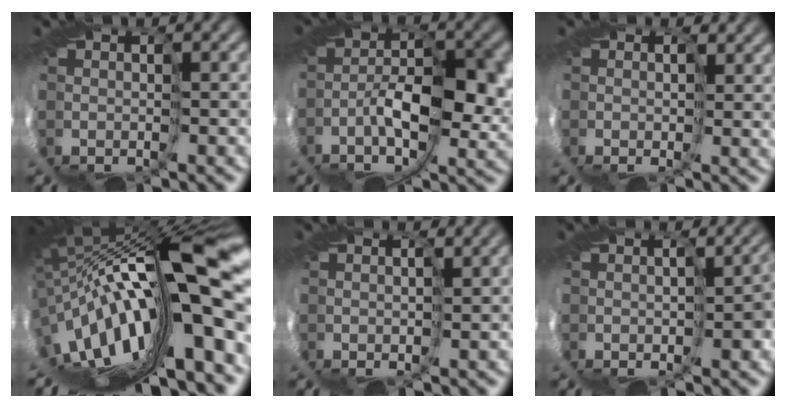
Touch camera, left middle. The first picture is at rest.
{"total": 5.9, "force": [-0.8, 2.4, 5.4], "torque": [-0.125, -0.007, -0.014]}
{"total": 2.7, "force": [1.6, 1.5, 1.6], "torque": [-0.042, 0.002, 0.024]}
{"total": 14.9, "force": [-0.7, 3.3, 14.5], "torque": [-0.241, -0.016, -0.017]}
{"total": 1.8, "force": [-0.1, 0.5, 1.7], "torque": [-0.040, 0.002, 0.001]}
{"total": 4.0, "force": [-1.1, 1.6, 3.5], "torque": [-0.040, 0.002, -0.008]}